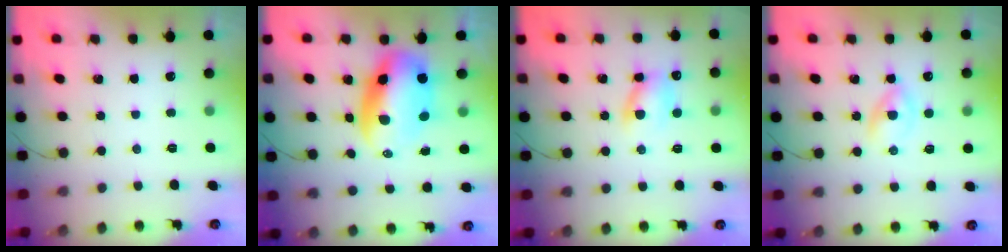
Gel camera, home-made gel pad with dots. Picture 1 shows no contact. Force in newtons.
{"total": 10.3, "press": 10.0, "slide": 2.4}
{"total": 7.6, "press": 7.4, "slide": 1.3}
{"total": 2.5, "press": 2.2, "slide": 1.2}